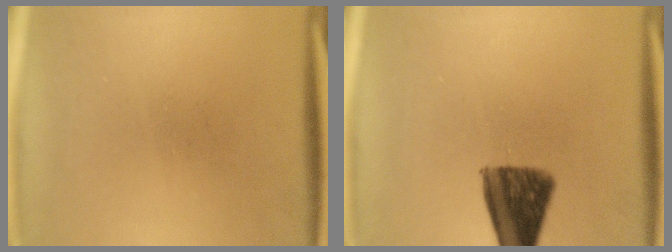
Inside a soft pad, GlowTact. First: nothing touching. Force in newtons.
{"total": 10.3}